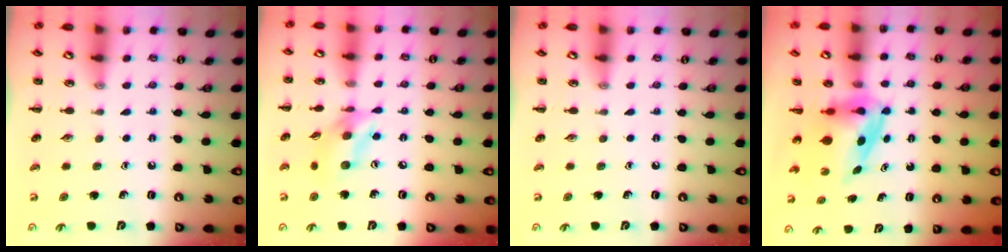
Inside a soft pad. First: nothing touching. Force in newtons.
{"total": 11.5, "press": 11.2, "slide": 2.2}
{"total": 0.0}
{"total": 4.0, "press": 3.9, "slide": 0.7}